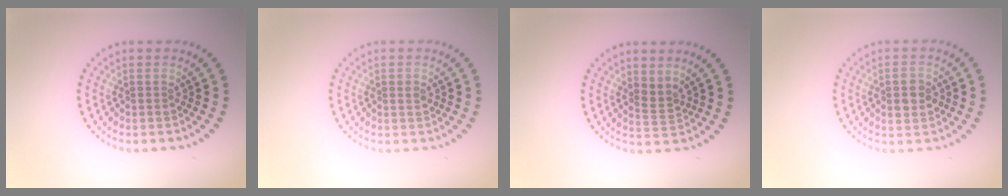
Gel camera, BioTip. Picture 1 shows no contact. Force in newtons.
{"total": 0.9, "press": 0.9, "slide": 0.1}
{"total": 1.7, "press": 1.2, "slide": 1.2}
{"total": 2.6, "press": 2.6, "slide": 0.1}